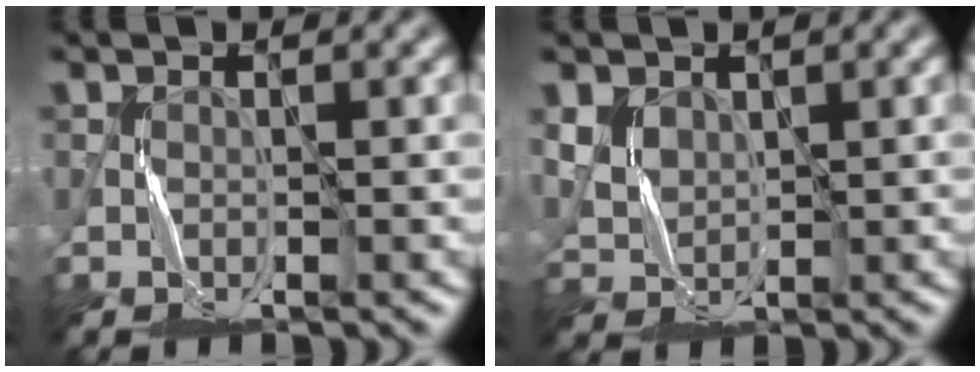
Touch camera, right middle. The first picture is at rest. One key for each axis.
{"total": 2.8, "fx": 1.3, "fy": 2.0, "fz": 1.4, "tx": -0.039, "ty": -0.005, "tz": 0.031}